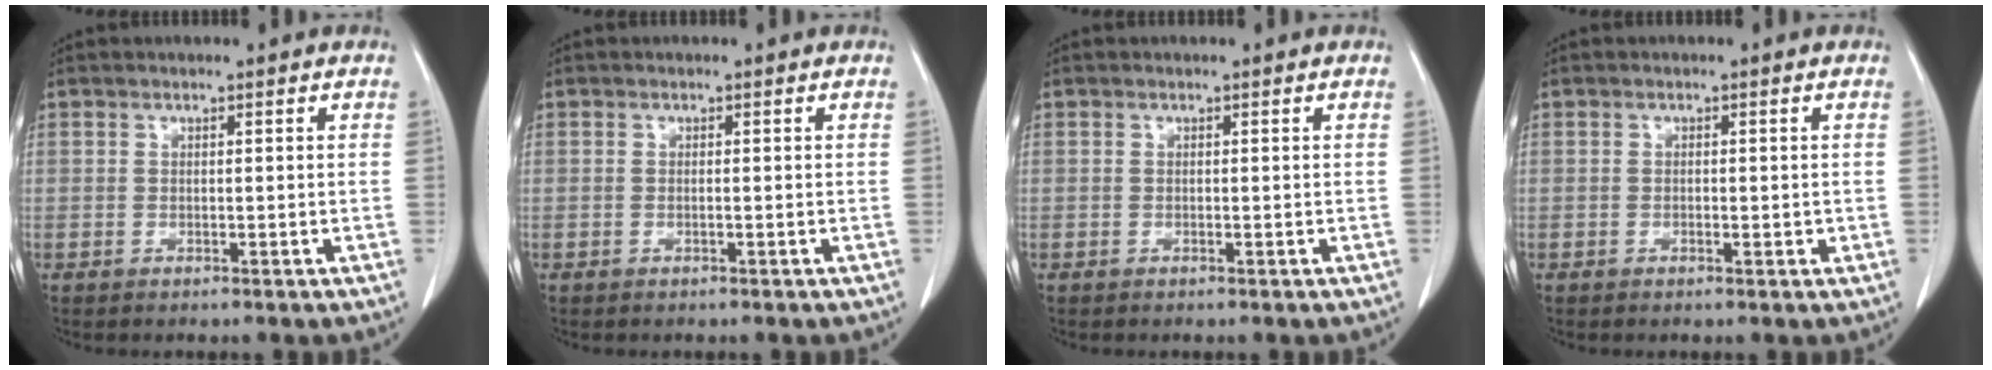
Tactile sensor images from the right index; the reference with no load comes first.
{"total": 0.0}
{"total": 0.0}
{"total": 1.2, "force": [-0.3, 0.5, 1.0], "torque": [-0.017, 0.000, -0.003]}